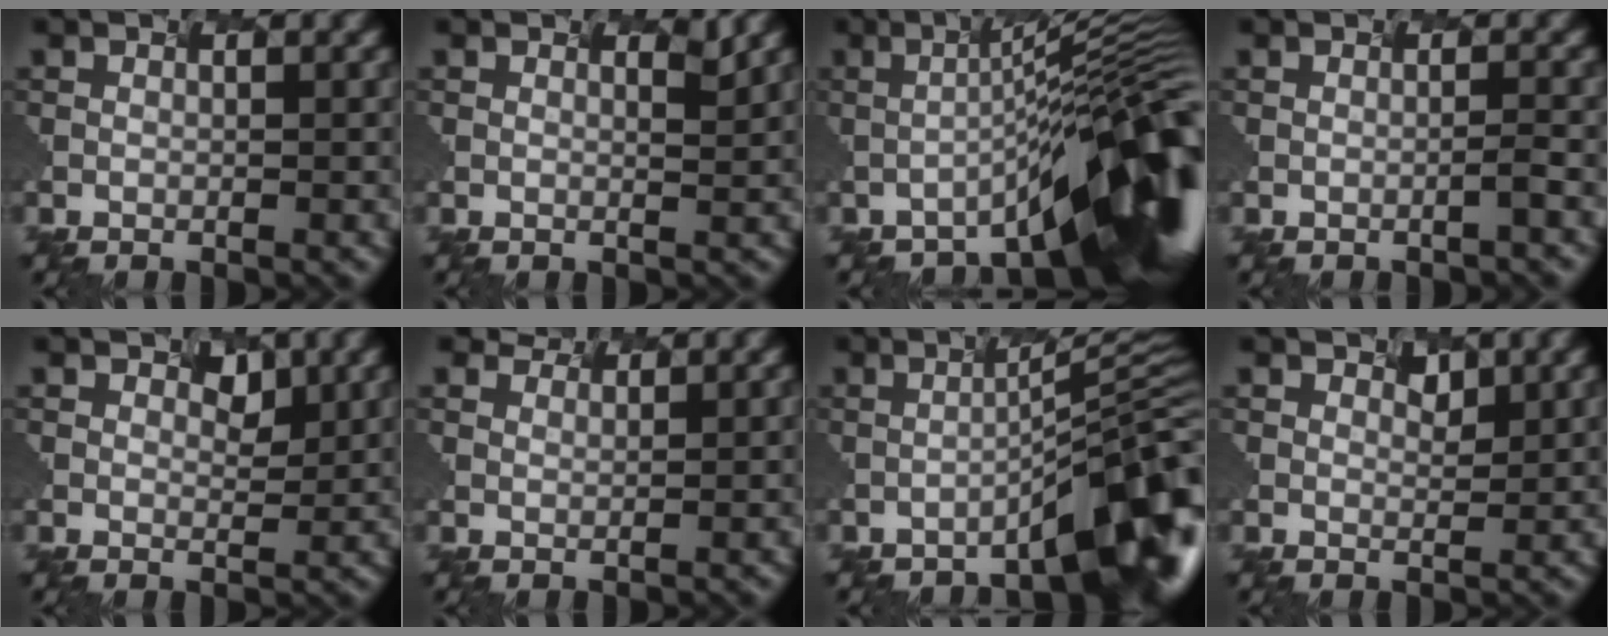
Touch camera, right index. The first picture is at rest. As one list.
[{"total": 1.4, "force": [1.2, 0.4, 0.3], "torque": [0.009, 0.003, 0.005]}, {"total": 12.5, "force": [-4.9, 2.4, 11.2], "torque": [-0.142, 0.013, -0.076]}, {"total": 0.8, "force": [-0.5, 0.0, 0.6], "torque": [-0.008, 0.005, -0.007]}, {"total": 1.1, "force": [0.9, 0.6, 0.1], "torque": [0.000, -0.003, 0.021]}, {"total": 3.4, "force": [3.2, 1.0, 0.3], "torque": [-0.017, -0.001, 0.054]}, {"total": 8.7, "force": [-3.9, 1.8, 7.6], "torque": [-0.082, 0.015, -0.057]}, {"total": 0.9, "force": [0.8, 0.3, -0.3], "torque": [0.004, -0.003, 0.021]}]